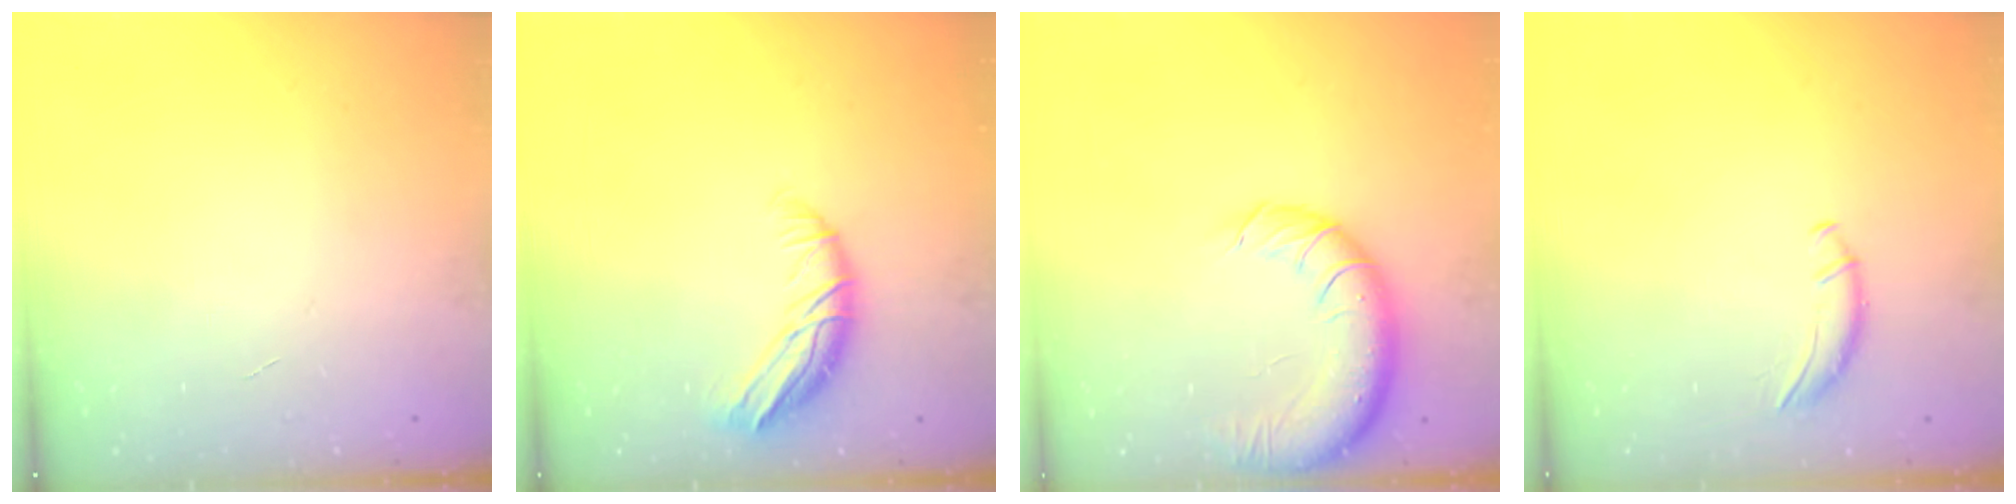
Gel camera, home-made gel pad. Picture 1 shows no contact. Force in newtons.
{"total": 9.7, "press": 9.7, "slide": 0.8}
{"total": 14.3, "press": 14.0, "slide": 2.9}
{"total": 0.0}